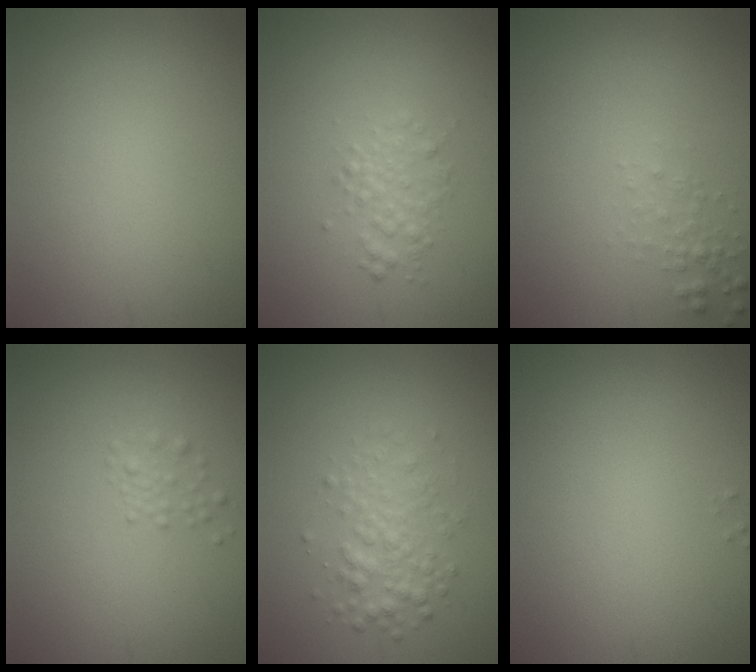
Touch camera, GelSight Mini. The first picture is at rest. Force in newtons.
{"total": 2.0, "press": 2.0, "slide": 0.0}
{"total": 1.1, "press": 1.1, "slide": 0.1}
{"total": 1.2, "press": 1.2, "slide": 0.0}
{"total": 2.7, "press": 2.7, "slide": 0.1}
{"total": 0.0}